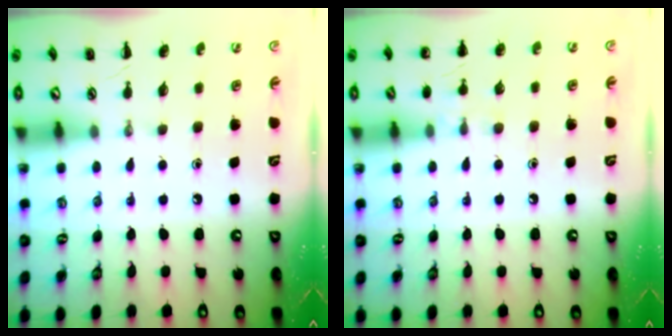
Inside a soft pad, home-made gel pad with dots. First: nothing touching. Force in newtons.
{"total": 5.6, "press": 5.4, "slide": 1.4}